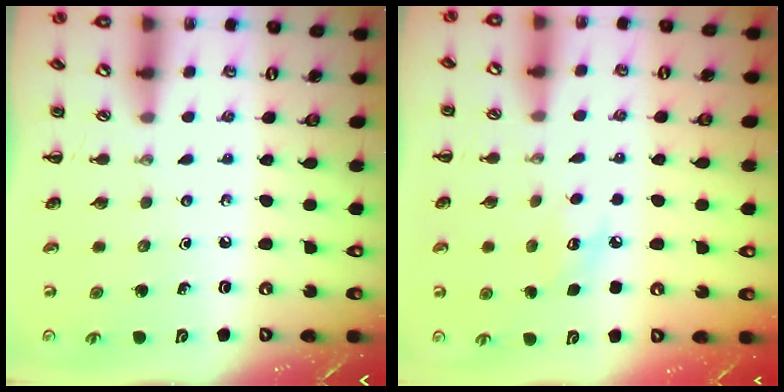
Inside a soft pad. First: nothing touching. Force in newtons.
{"total": 7.6, "press": 7.4, "slide": 1.7}